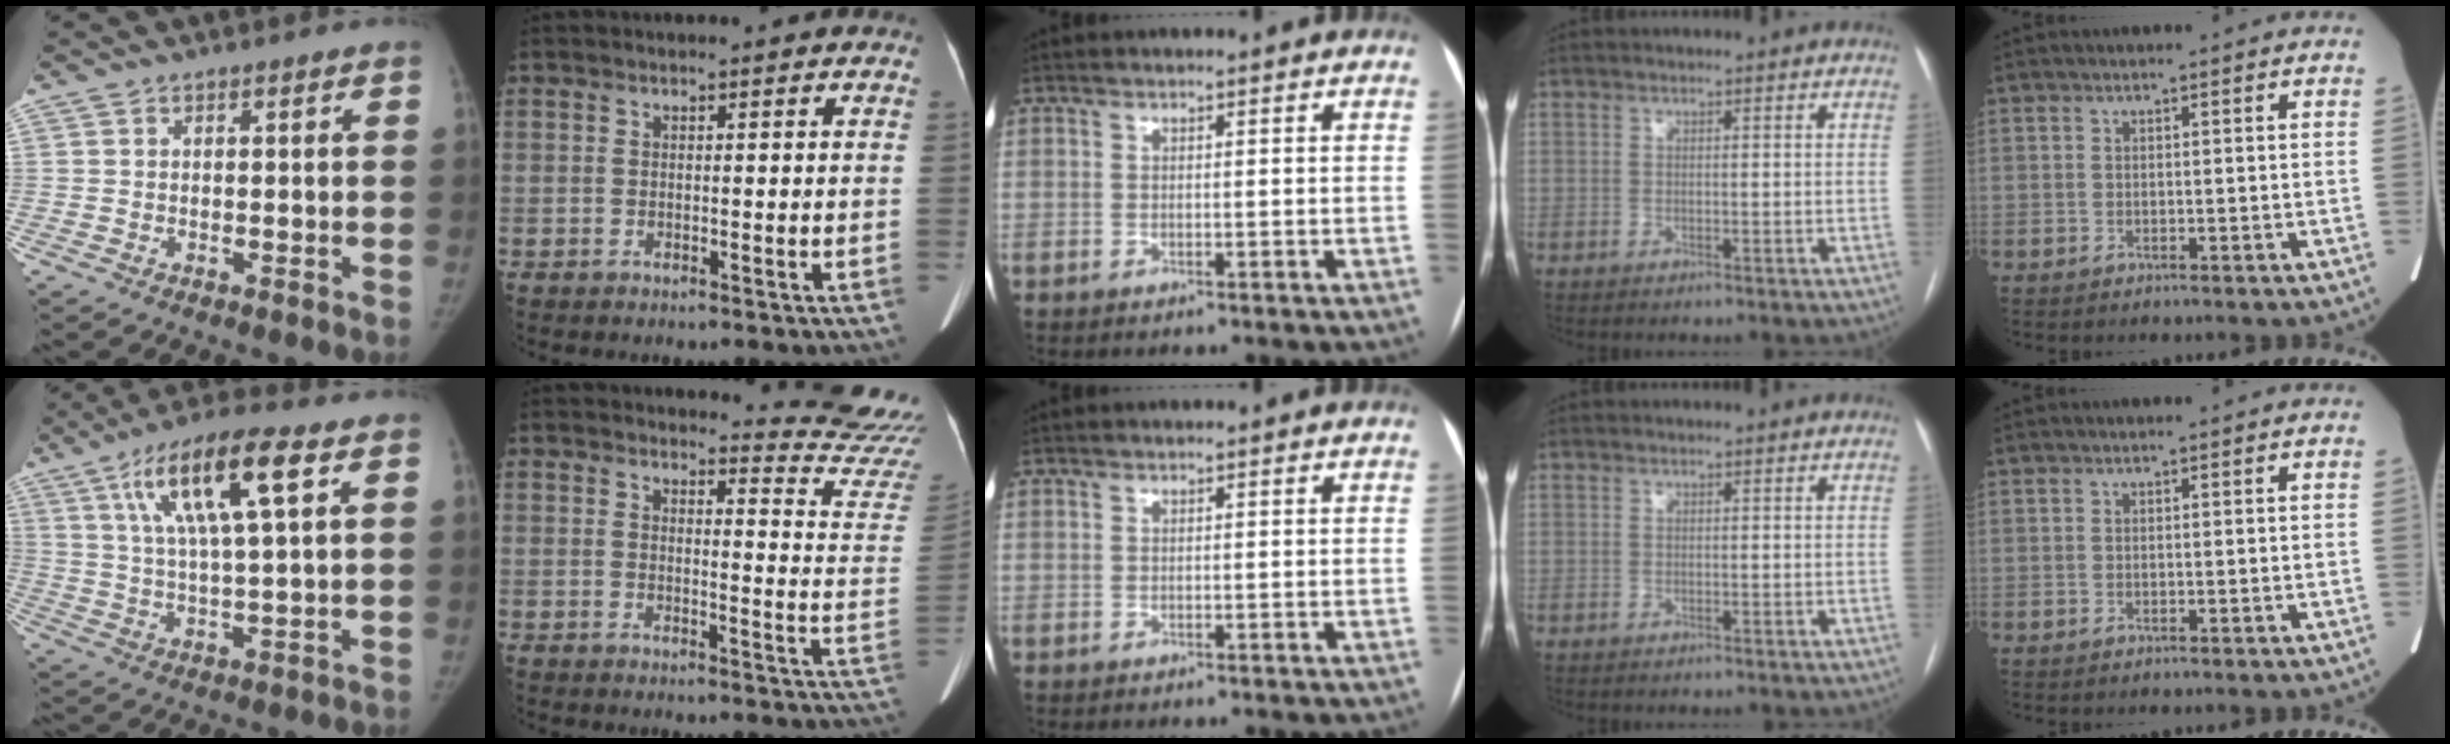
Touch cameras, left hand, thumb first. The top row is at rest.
{"thumb": {"total": 15.1, "force": [6.1, 3.2, 13.4], "torque": [-0.248, -0.002, 0.106]}, "index": {"total": 12.7, "force": [12.7, -1.3, 0.2], "torque": [0.014, -0.161, 0.113]}}